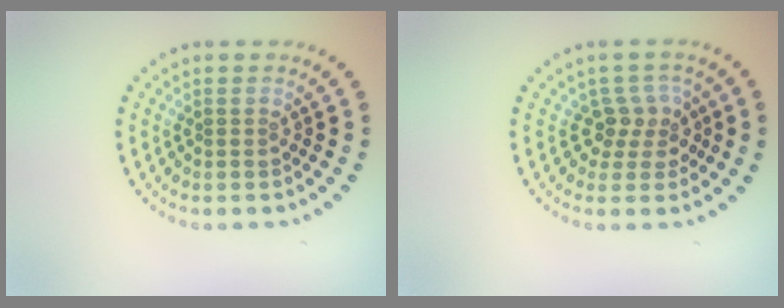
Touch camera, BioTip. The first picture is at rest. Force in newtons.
{"total": 2.5, "press": 1.9, "slide": 1.6}